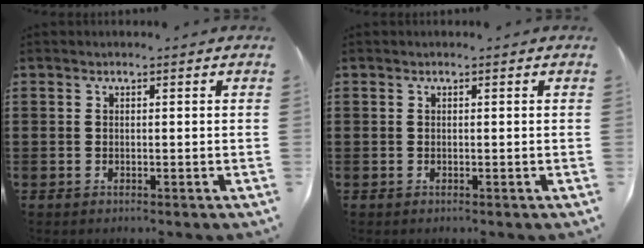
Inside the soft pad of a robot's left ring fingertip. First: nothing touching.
{"total": 0.0}